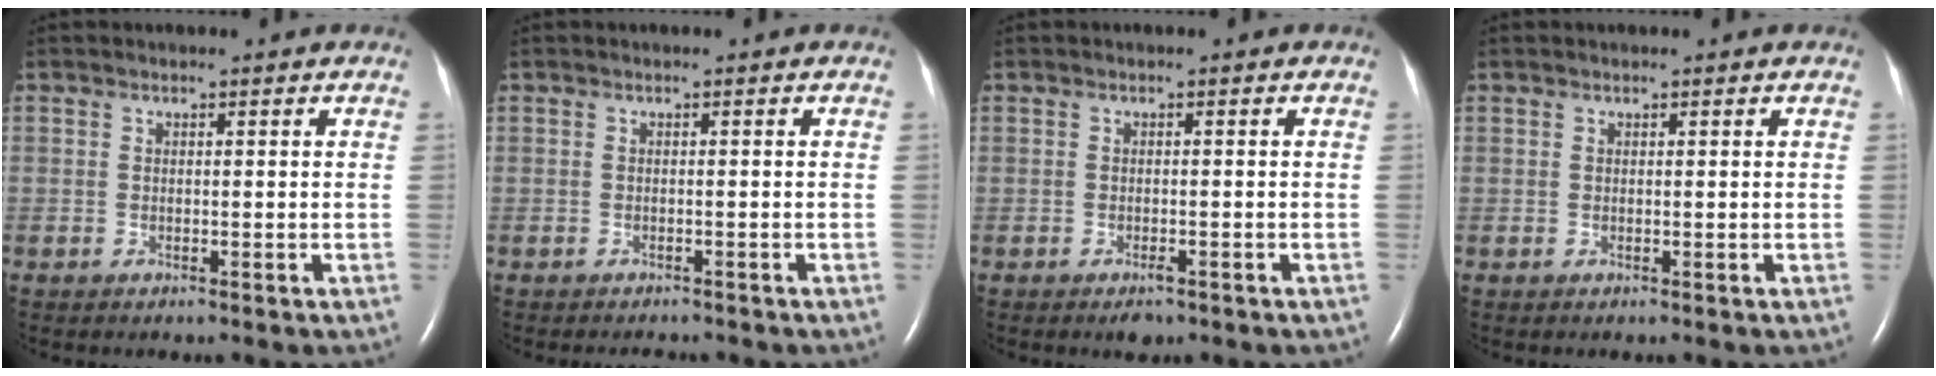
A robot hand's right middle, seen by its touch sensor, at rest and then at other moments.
{"total": 2.8, "force": [-2.5, 0.8, 0.9], "torque": [-0.014, -0.005, -0.026]}
{"total": 1.8, "force": [-1.2, 0.7, 1.1], "torque": [-0.018, -0.001, -0.012]}
{"total": 0.0}